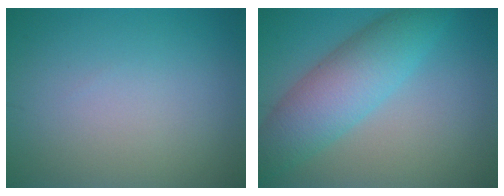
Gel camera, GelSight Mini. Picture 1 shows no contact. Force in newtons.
{"total": 6.5, "press": 6.5, "slide": 0.1}